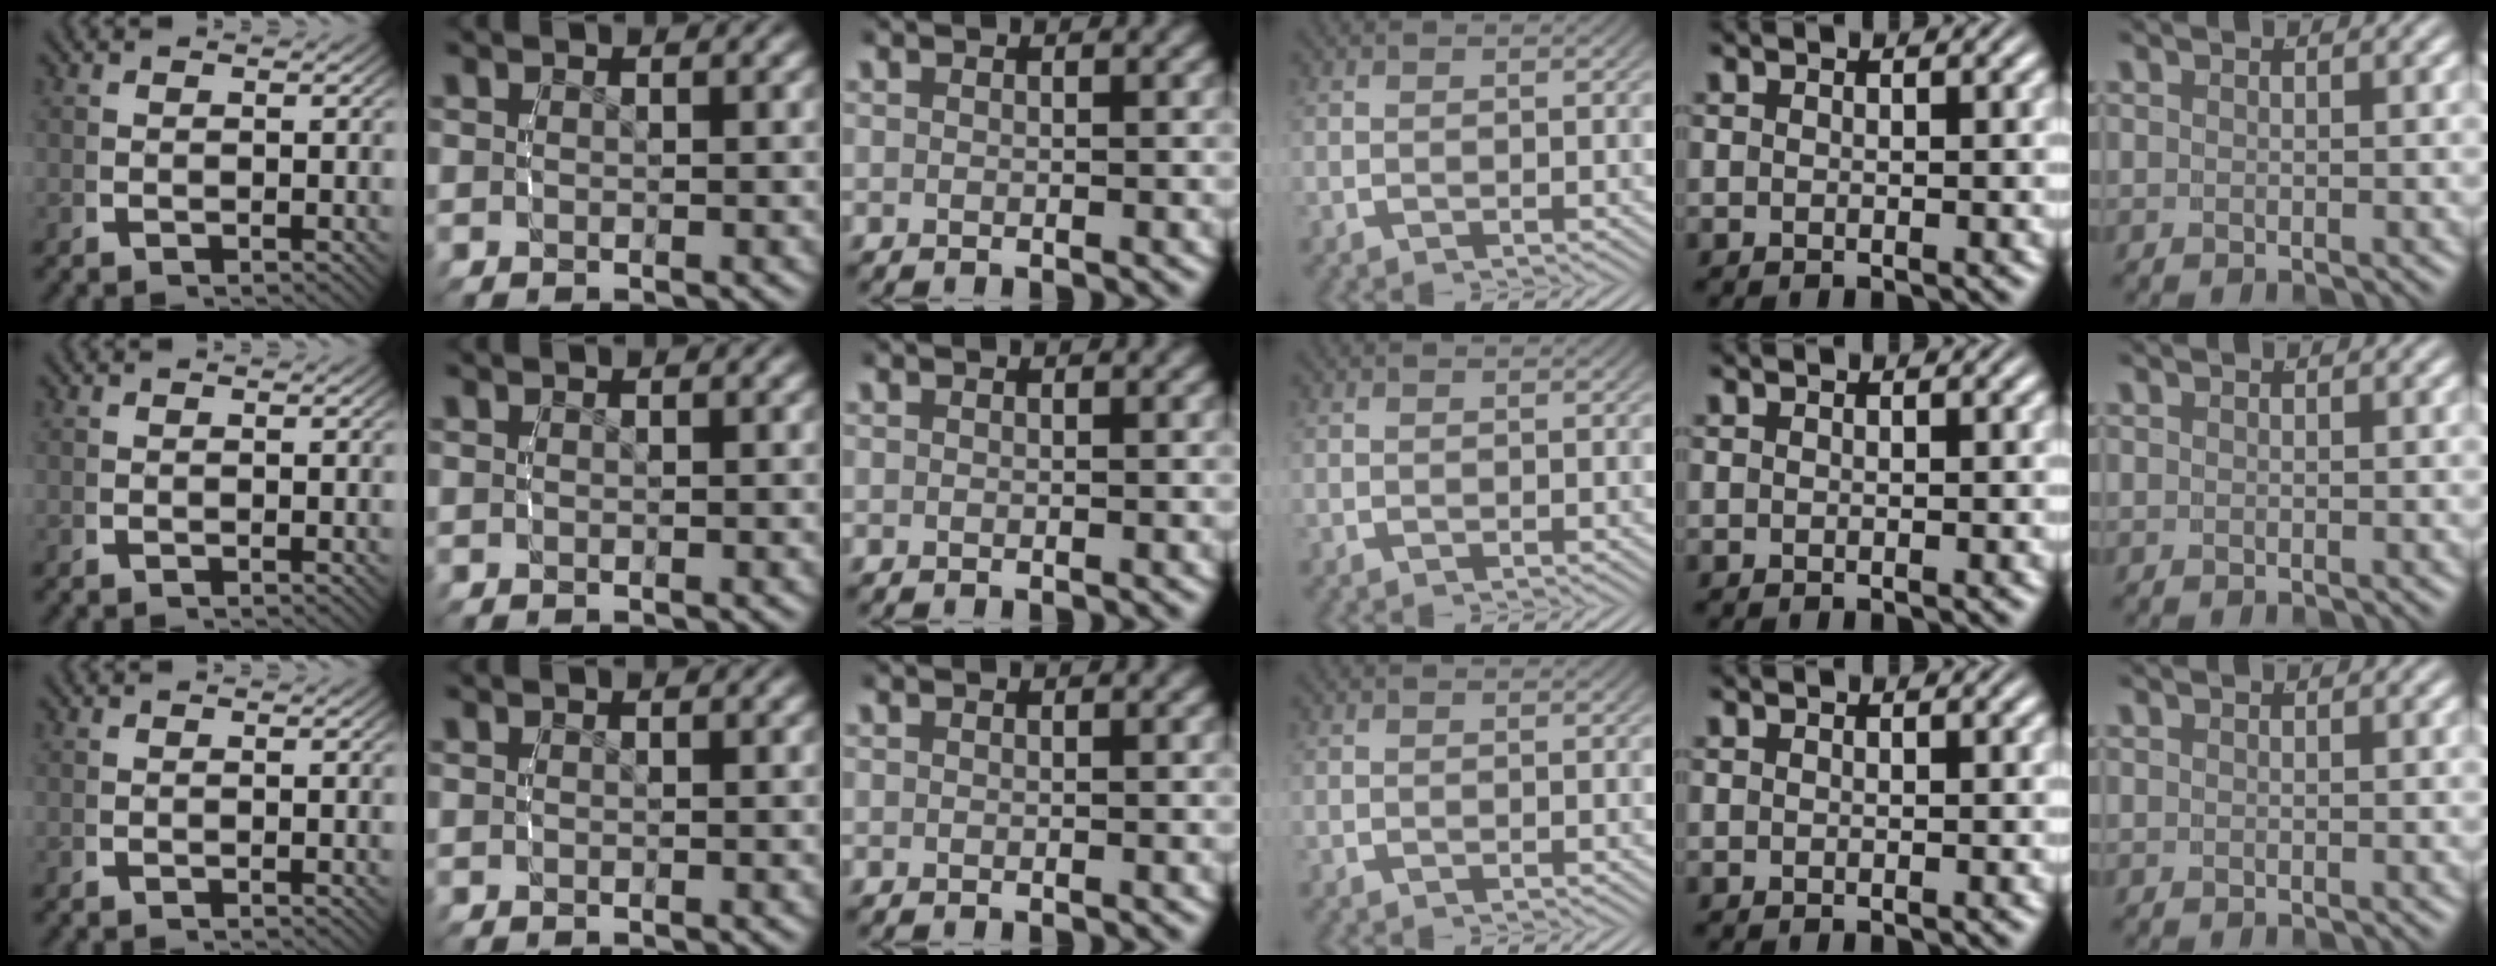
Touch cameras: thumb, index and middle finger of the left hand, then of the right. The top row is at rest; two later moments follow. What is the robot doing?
{"motion": "reach", "object": "velcro strap"}